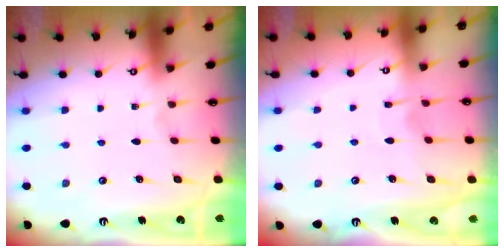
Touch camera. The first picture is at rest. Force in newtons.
{"total": 3.3, "press": 3.3, "slide": 0.3}